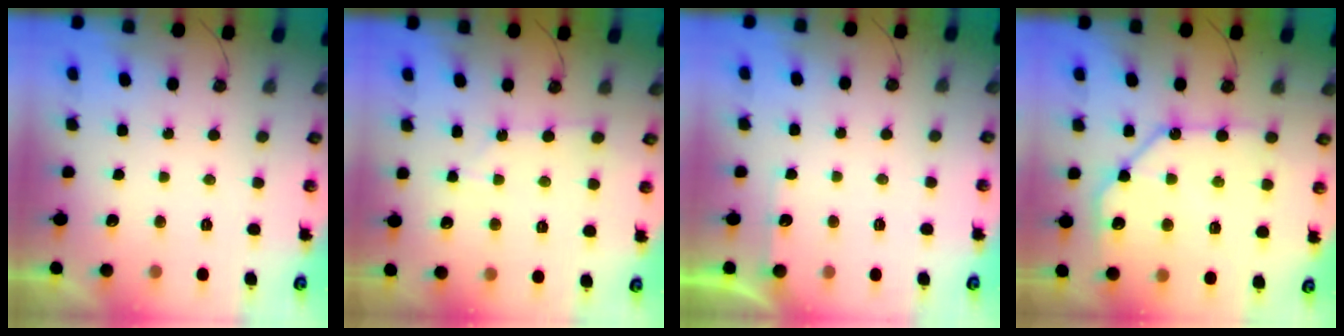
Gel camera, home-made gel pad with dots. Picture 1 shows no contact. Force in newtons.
{"total": 5.1, "press": 5.0, "slide": 0.6}
{"total": 2.5, "press": 2.5, "slide": 0.4}
{"total": 15.8, "press": 15.7, "slide": 1.7}